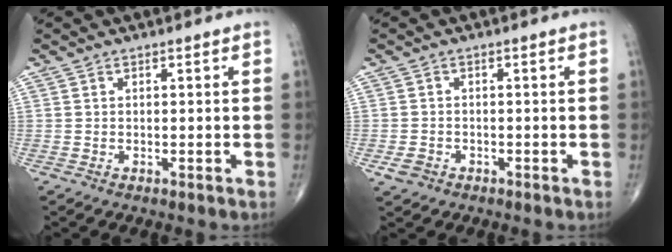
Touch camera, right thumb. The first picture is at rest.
{"total": 2.4, "force": [-1.1, 1.9, 0.9], "torque": [-0.018, 0.005, -0.017]}